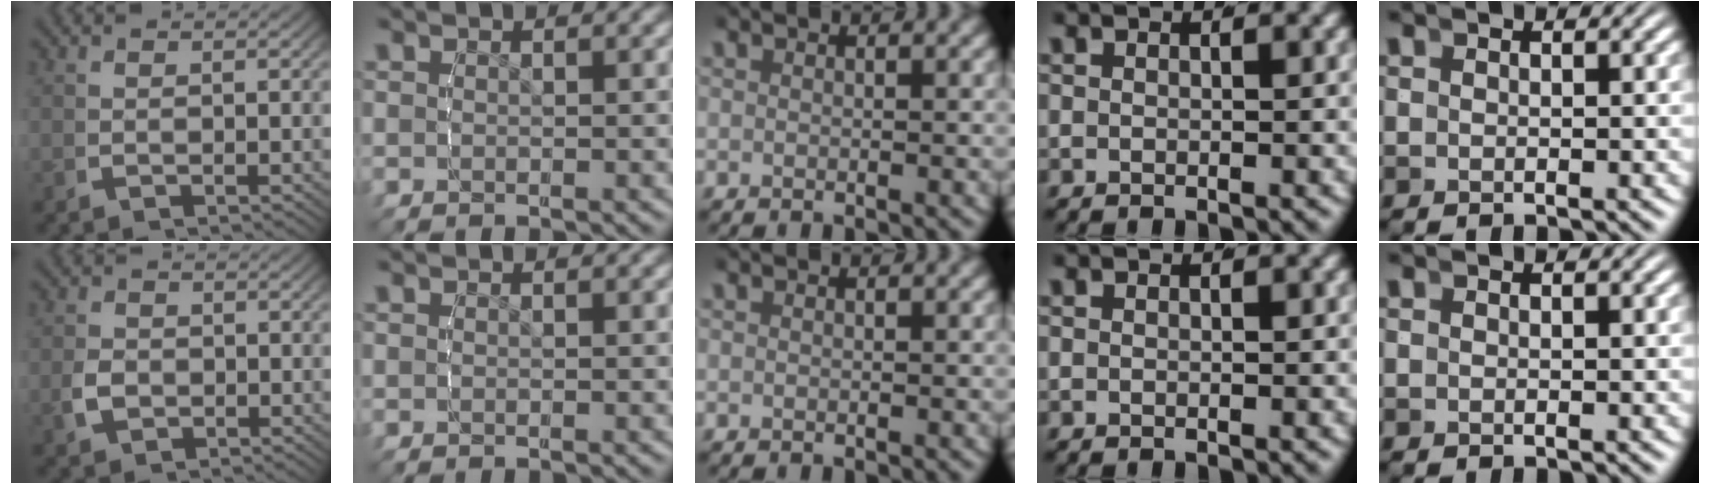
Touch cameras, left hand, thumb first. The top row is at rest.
{"thumb": {"total": 2.4, "force": [-0.6, 1.9, 1.3], "torque": [-0.032, -0.007, -0.007]}}